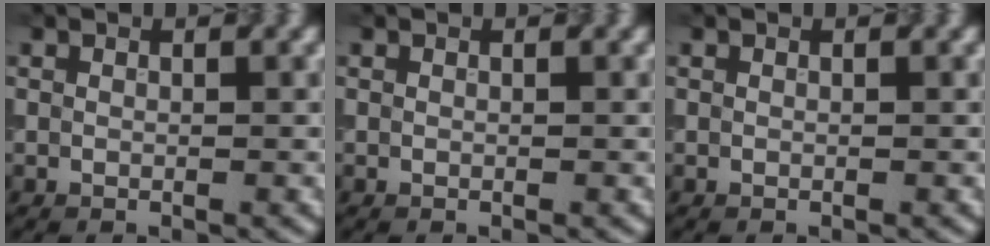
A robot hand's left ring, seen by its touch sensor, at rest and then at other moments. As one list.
[{"total": 0.0}, {"total": 0.0}]